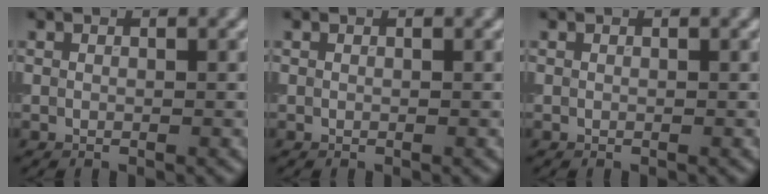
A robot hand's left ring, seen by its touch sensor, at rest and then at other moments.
{"total": 0.0}
{"total": 0.0}